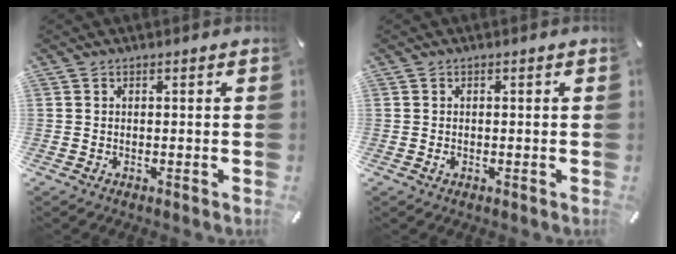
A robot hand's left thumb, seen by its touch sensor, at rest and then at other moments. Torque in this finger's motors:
{"motor_torque": [0.22, 0.43, -0.16, -0.08, 0.01]}